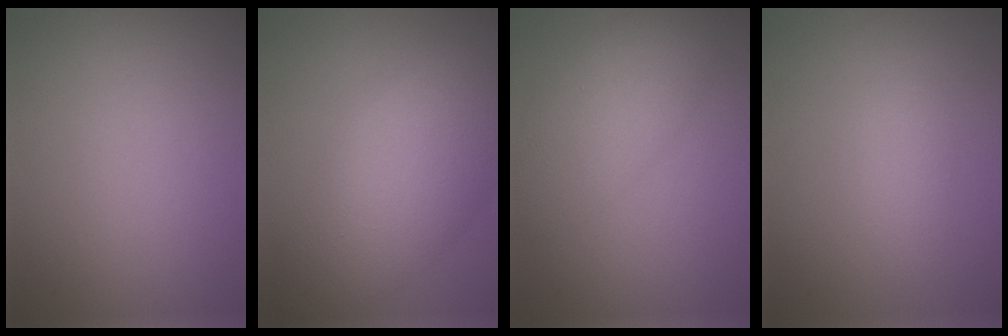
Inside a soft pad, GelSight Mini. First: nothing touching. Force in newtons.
{"total": 8.6, "press": 8.6, "slide": 0.4}
{"total": 4.7, "press": 4.7, "slide": 0.3}
{"total": 1.9, "press": 1.9, "slide": 0.1}